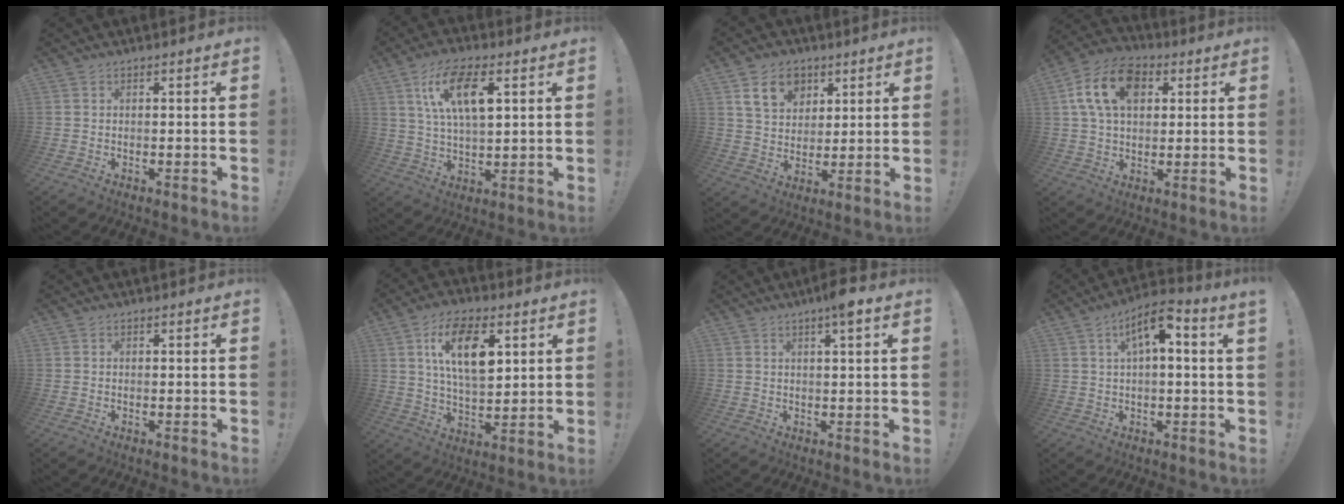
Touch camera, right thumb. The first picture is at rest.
{"total": 13.0, "force": [5.5, 5.6, 10.4], "torque": [-0.188, 0.005, 0.098]}
{"total": 12.3, "force": [5.9, 9.3, 5.5], "torque": [-0.083, -0.019, 0.116]}
{"total": 15.0, "force": [4.9, 10.2, 9.9], "torque": [-0.175, 0.004, 0.095]}
{"total": 0.0}
{"total": 15.3, "force": [5.3, 7.7, 12.1], "torque": [-0.212, 0.000, 0.089]}
{"total": 4.9, "force": [2.7, 0.1, 4.1], "torque": [-0.058, -0.009, 0.037]}
{"total": 7.8, "force": [2.4, 1.8, 7.2], "torque": [-0.115, -0.005, 0.036]}